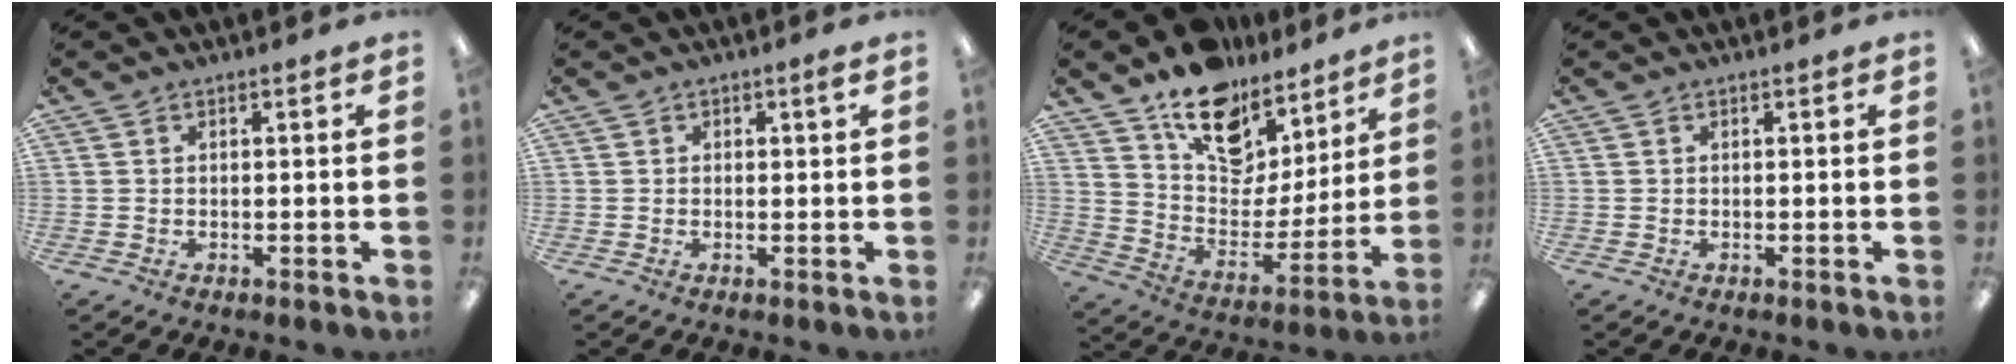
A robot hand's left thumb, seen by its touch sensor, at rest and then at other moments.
{"total": 1.0, "force": [0.7, 0.4, 0.6], "torque": [-0.013, 0.004, 0.011]}
{"total": 16.2, "force": [11.7, 9.3, 6.0], "torque": [-0.097, -0.090, 0.213]}
{"total": 0.0}